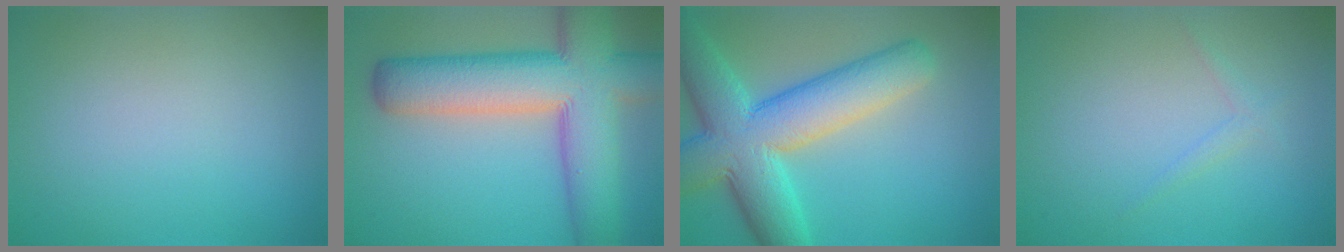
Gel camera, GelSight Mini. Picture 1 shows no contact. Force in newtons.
{"total": 12.1, "press": 12.1, "slide": 0.6}
{"total": 10.4, "press": 10.4, "slide": 0.4}
{"total": 1.0, "press": 1.0, "slide": 0.1}